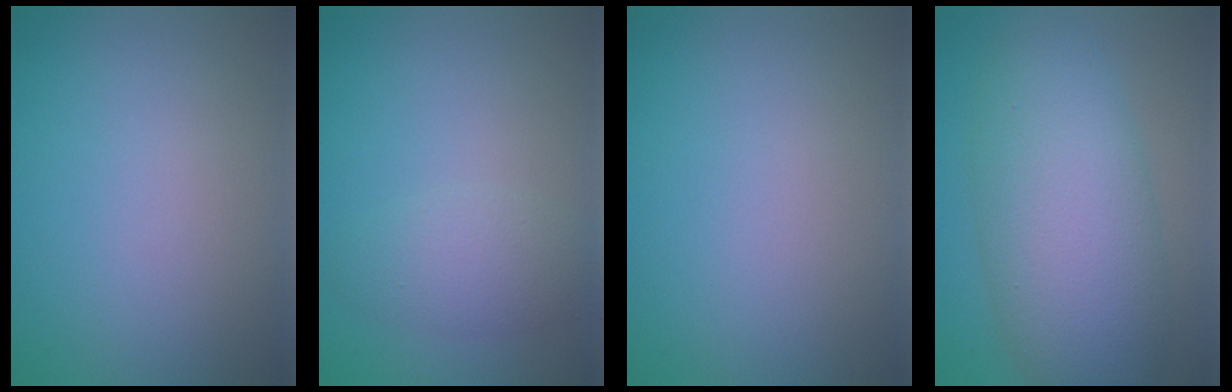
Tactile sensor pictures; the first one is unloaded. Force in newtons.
{"total": 2.7, "press": 2.7, "slide": 0.1}
{"total": 0.0}
{"total": 9.6, "press": 9.6, "slide": 0.3}